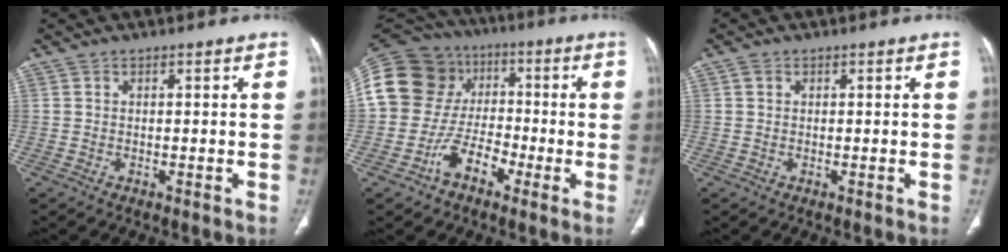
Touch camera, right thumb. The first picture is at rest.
{"total": 19.7, "force": [-4.6, 16.8, 9.2], "torque": [-0.173, 0.079, -0.084]}
{"total": 0.8, "force": [0.2, 0.7, 0.4], "torque": [-0.001, 0.002, 0.003]}